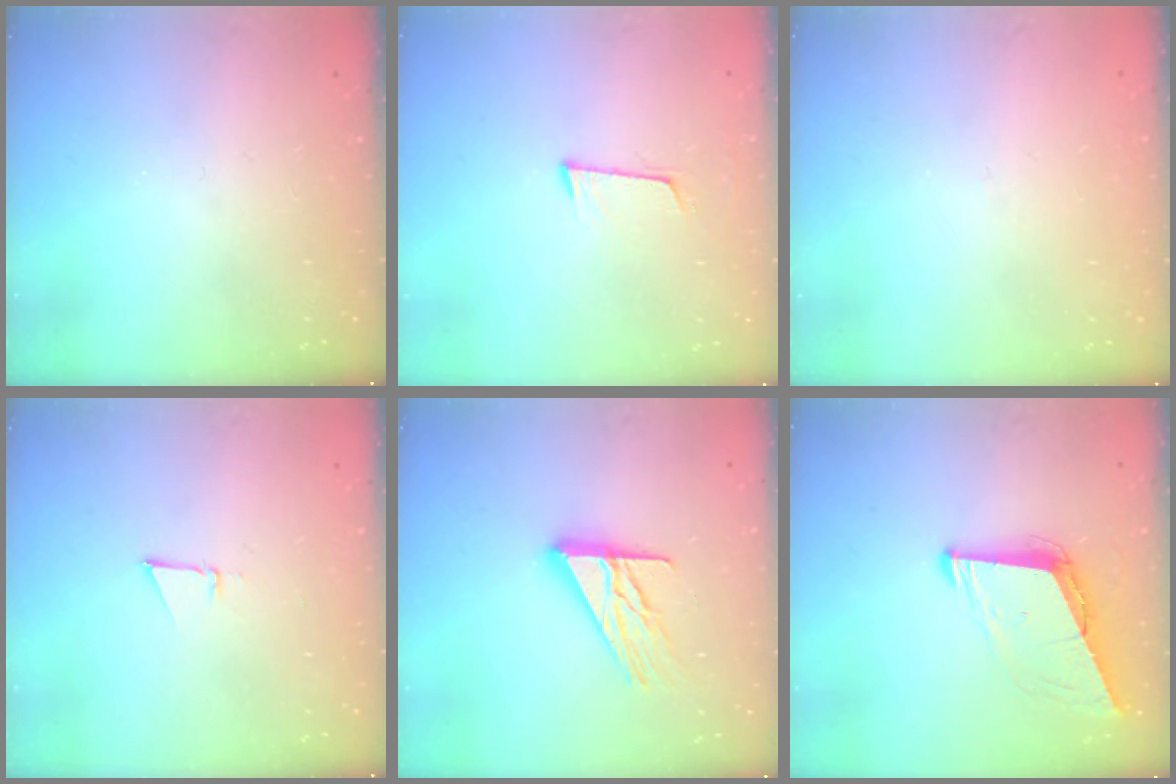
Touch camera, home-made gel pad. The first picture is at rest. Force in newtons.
{"total": 5.8, "press": 5.5, "slide": 1.9}
{"total": 2.7, "press": 2.7, "slide": 0.3}
{"total": 3.0, "press": 2.9, "slide": 0.8}
{"total": 13.8, "press": 13.8, "slide": 1.1}
{"total": 8.3, "press": 7.8, "slide": 3.1}